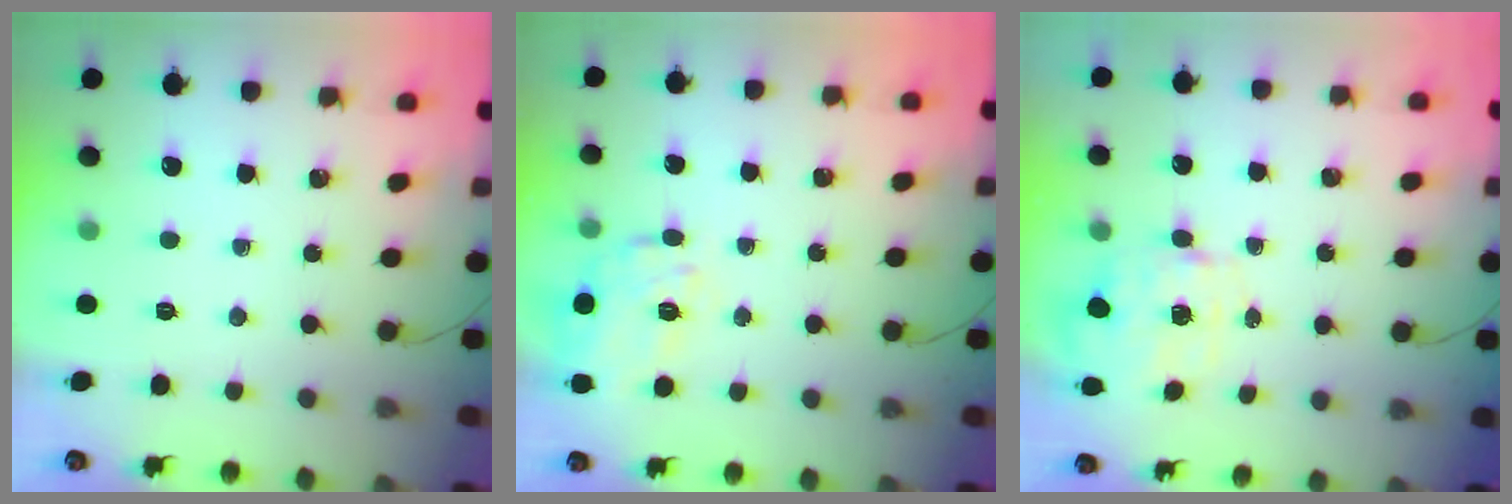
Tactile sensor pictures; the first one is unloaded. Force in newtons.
{"total": 18.1, "press": 18.1, "slide": 1.5}
{"total": 2.9, "press": 2.7, "slide": 0.9}